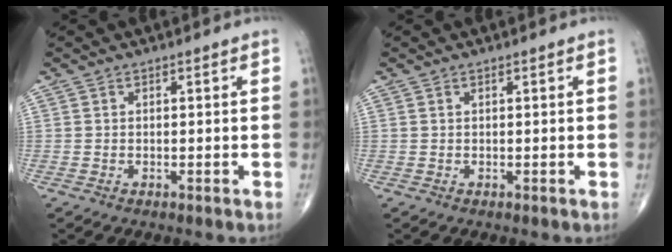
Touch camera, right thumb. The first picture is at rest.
{"total": 0.0}